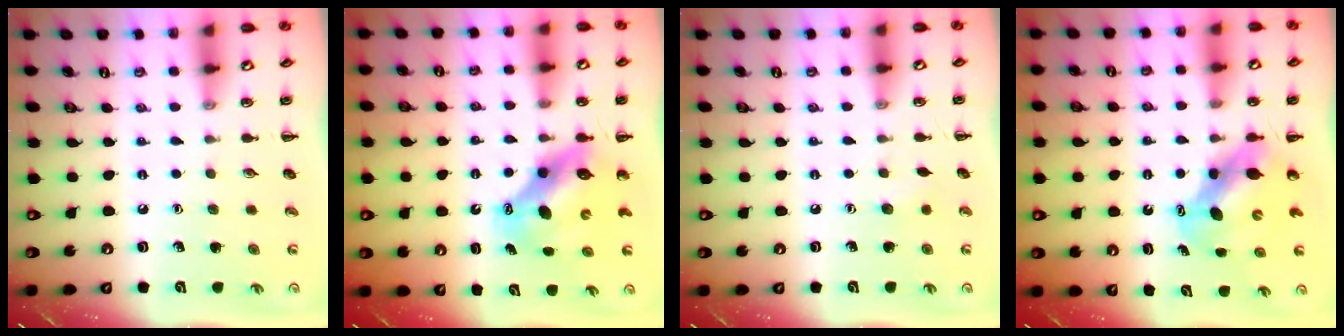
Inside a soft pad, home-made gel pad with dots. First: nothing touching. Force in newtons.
{"total": 7.6, "press": 7.4, "slide": 1.6}
{"total": 4.0, "press": 3.9, "slide": 0.9}
{"total": 6.4, "press": 6.3, "slide": 0.9}